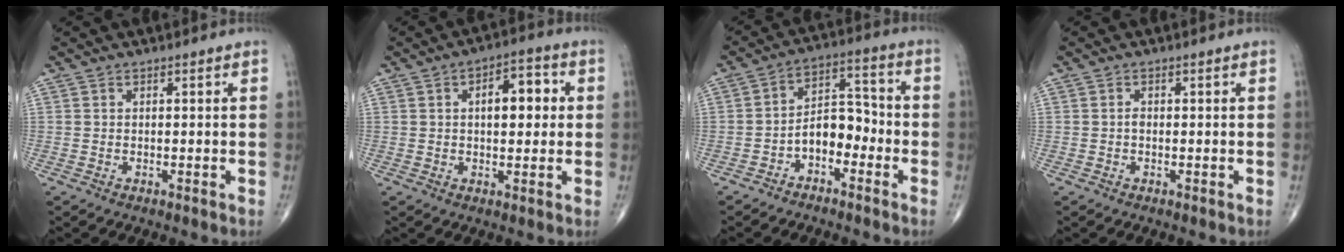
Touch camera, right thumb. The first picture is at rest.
{"total": 8.0, "force": [1.3, 4.2, 6.8], "torque": [-0.073, 0.014, 0.013]}
{"total": 7.8, "force": [-3.2, 4.7, 5.3], "torque": [-0.063, 0.047, -0.065]}
{"total": 0.7, "force": [-0.2, 0.4, 0.5], "torque": [-0.008, 0.001, -0.007]}